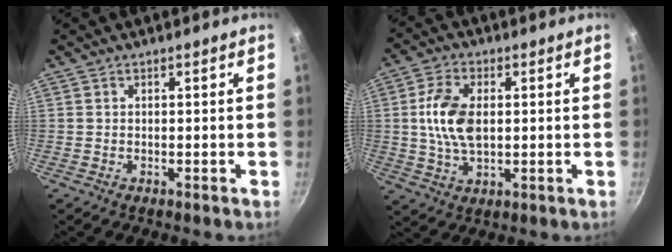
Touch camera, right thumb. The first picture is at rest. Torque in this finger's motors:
{"motor_torque": [0.59, 1.78, 1.20, -0.52, 0.09]}